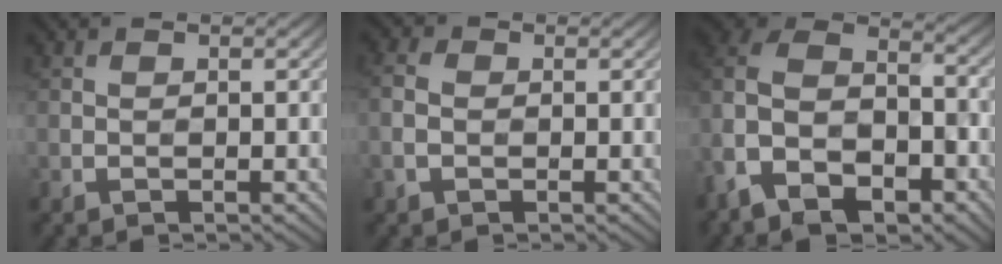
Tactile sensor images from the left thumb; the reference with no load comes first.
{"total": 2.7, "force": [-0.6, 2.1, 1.7], "torque": [-0.050, 0.001, -0.018]}
{"total": 13.2, "force": [-7.6, 7.9, 7.3], "torque": [-0.189, -0.038, -0.130]}